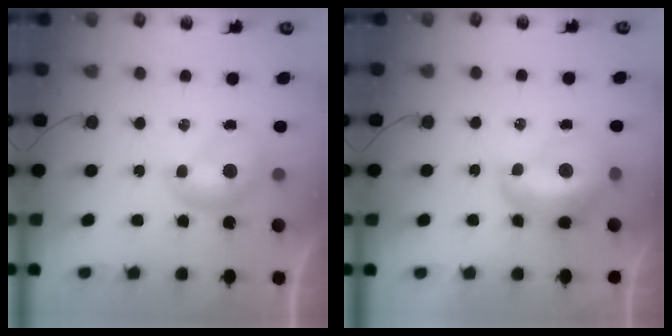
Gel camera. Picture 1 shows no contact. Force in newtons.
{"total": 4.9, "press": 4.8, "slide": 1.0}